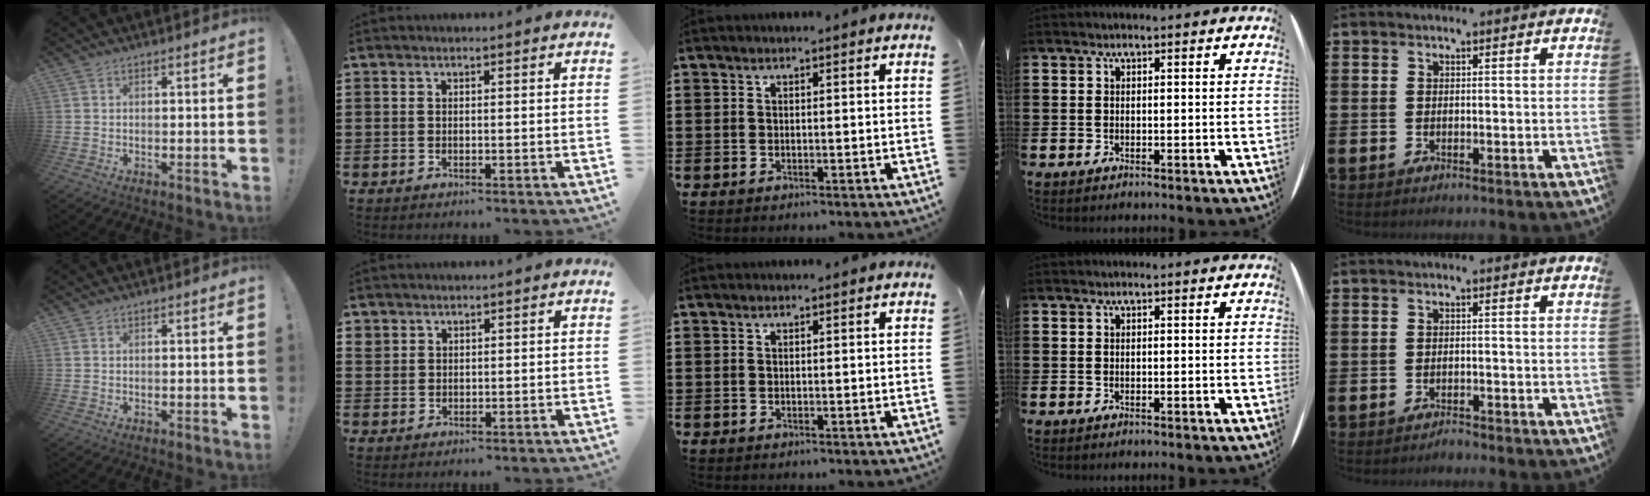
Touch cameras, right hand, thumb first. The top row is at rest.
{"index": {"total": 1.4, "force": [1.1, 0.9, 0.1], "torque": [-0.004, 0.003, 0.022]}, "little": {"total": 1.0, "force": [-1.0, 0.0, 0.0], "torque": [-0.004, 0.000, -0.020]}}